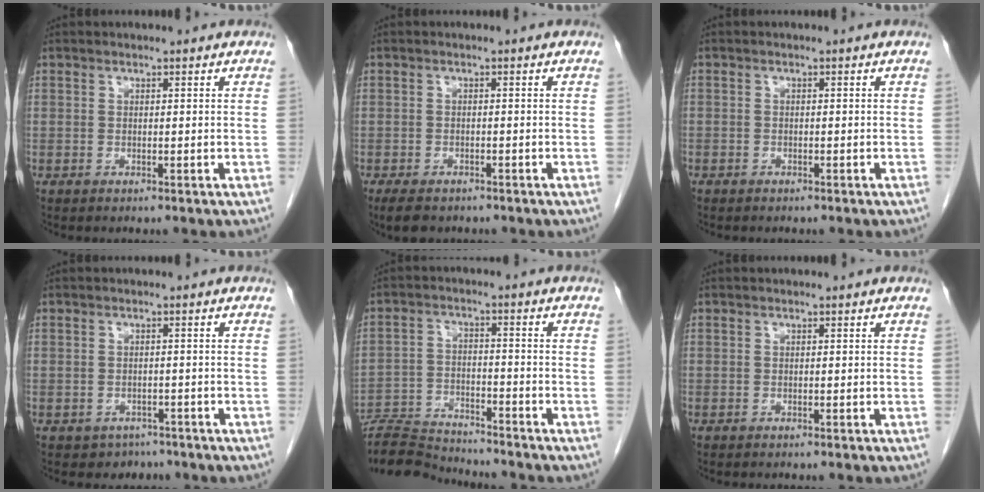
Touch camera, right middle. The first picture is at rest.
{"total": 4.5, "force": [-3.4, 2.0, 2.1], "torque": [-0.032, -0.008, -0.046]}
{"total": 0.8, "force": [-0.6, 0.5, 0.0], "torque": [-0.005, 0.003, -0.010]}
{"total": 2.8, "force": [-2.0, 2.0, -0.1], "torque": [-0.003, 0.009, -0.025]}
{"total": 8.9, "force": [-8.8, 0.1, 0.6], "torque": [-0.012, -0.004, -0.158]}
{"total": 0.0}